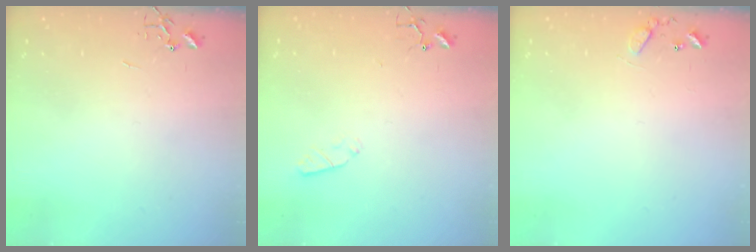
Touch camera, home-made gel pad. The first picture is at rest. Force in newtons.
{"total": 2.9, "press": 2.8, "slide": 0.5}
{"total": 7.7, "press": 7.6, "slide": 0.5}